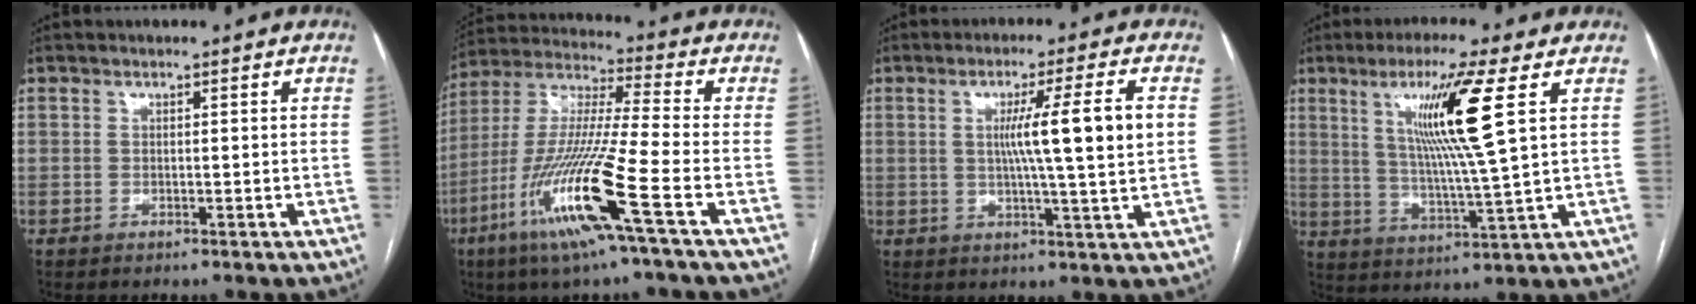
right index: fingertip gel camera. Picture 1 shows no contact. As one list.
[{"total": 17.1, "force": [-7.5, -0.9, 15.4], "torque": [-0.322, -0.026, -0.146]}, {"total": 10.2, "force": [1.5, -1.3, 10.0], "torque": [-0.157, 0.001, 0.024]}, {"total": 12.1, "force": [4.4, -1.6, 11.2], "torque": [-0.200, -0.006, 0.081]}]